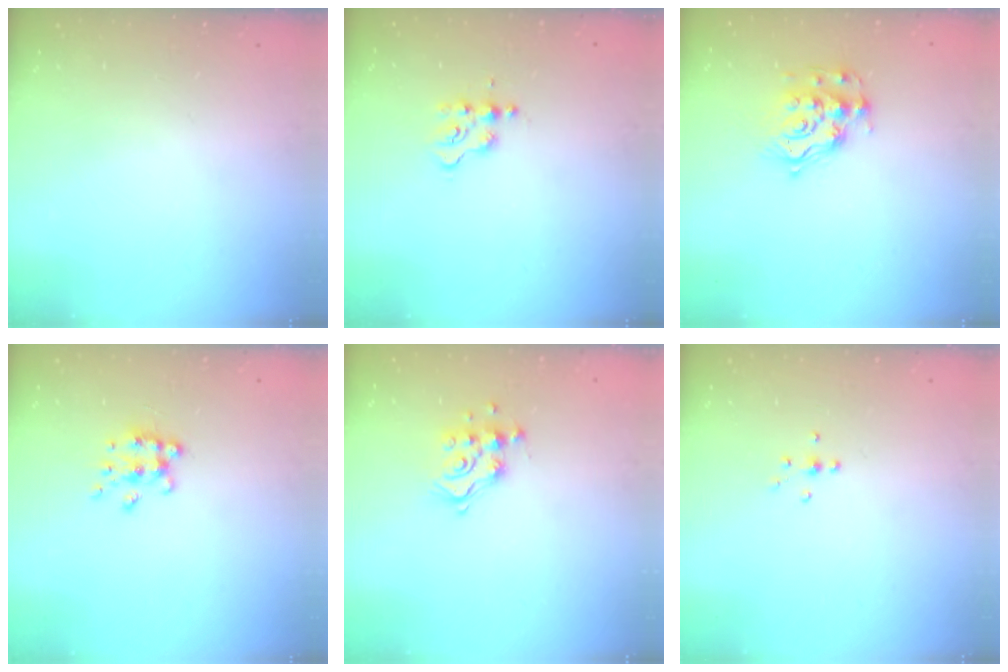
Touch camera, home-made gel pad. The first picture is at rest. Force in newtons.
{"total": 2.9, "press": 2.9, "slide": 0.4}
{"total": 12.9, "press": 12.9, "slide": 1.0}
{"total": 7.8, "press": 7.8, "slide": 0.8}
{"total": 11.2, "press": 11.1, "slide": 0.9}
{"total": 4.3, "press": 4.3, "slide": 0.8}